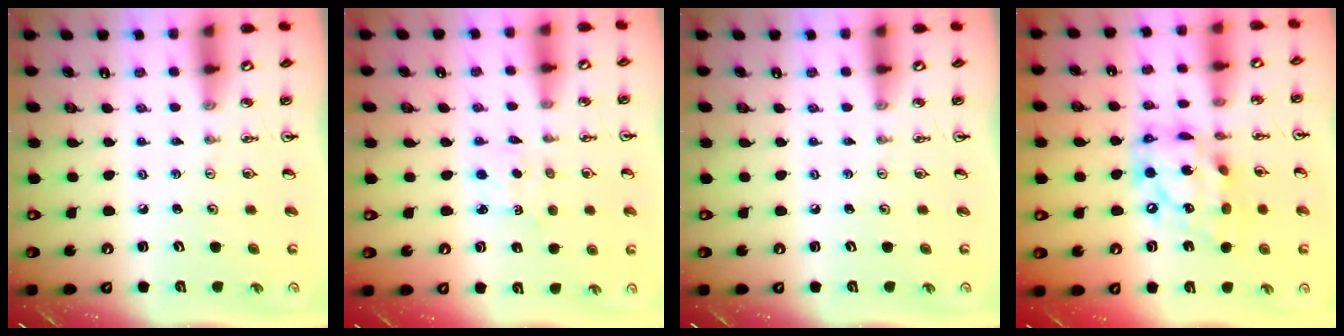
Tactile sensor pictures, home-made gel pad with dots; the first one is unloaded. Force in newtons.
{"total": 1.7, "press": 1.7, "slide": 0.3}
{"total": 0.0}
{"total": 16.6, "press": 16.5, "slide": 1.2}